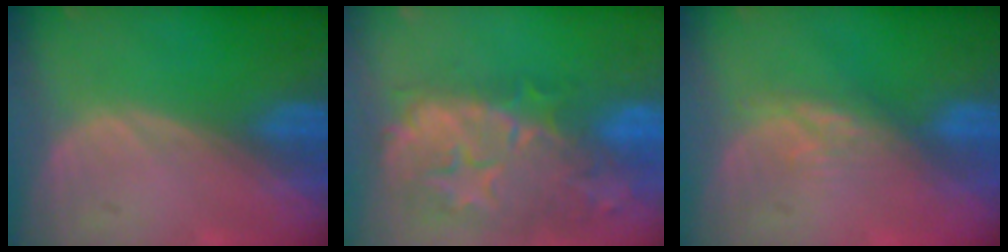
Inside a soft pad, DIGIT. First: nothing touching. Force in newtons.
{"total": 13.1, "press": 11.7, "slide": 6.0}
{"total": 3.3, "press": 3.2, "slide": 0.5}